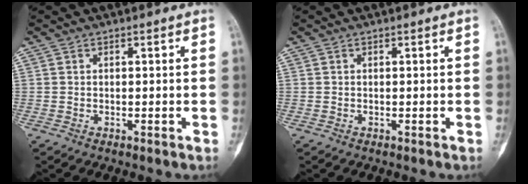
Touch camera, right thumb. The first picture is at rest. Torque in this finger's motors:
{"motor_torque": [-0.24, -0.05, 0.28, -0.10, -0.10]}